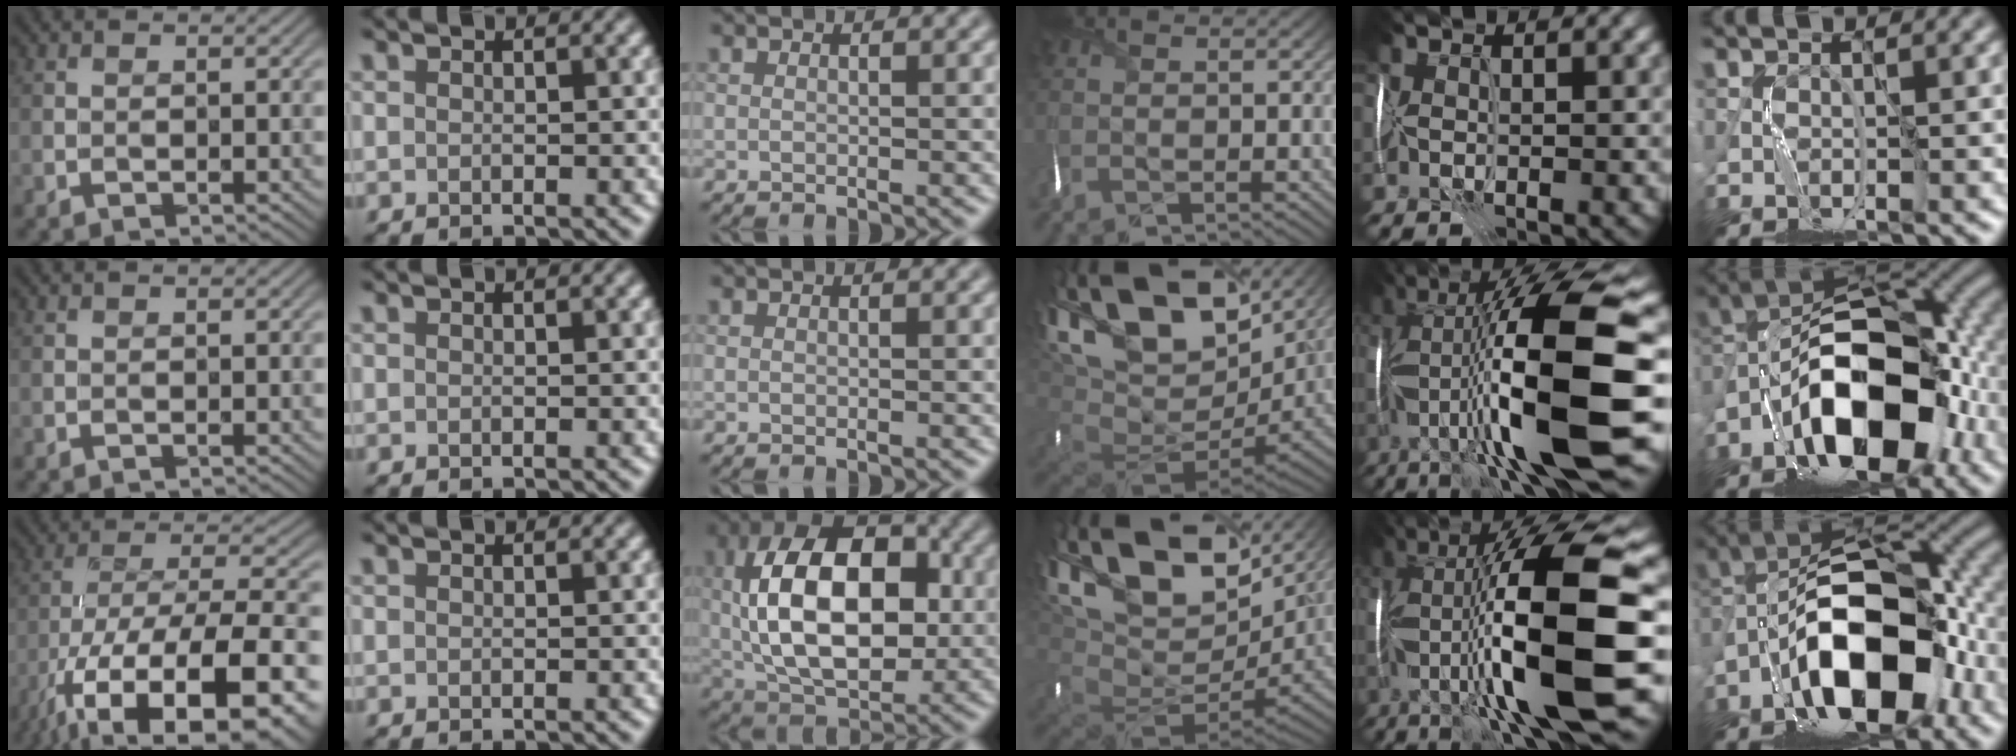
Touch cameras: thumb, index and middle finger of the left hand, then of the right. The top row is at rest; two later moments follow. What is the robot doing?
{"motion": "wrap", "object": "ribbon"}